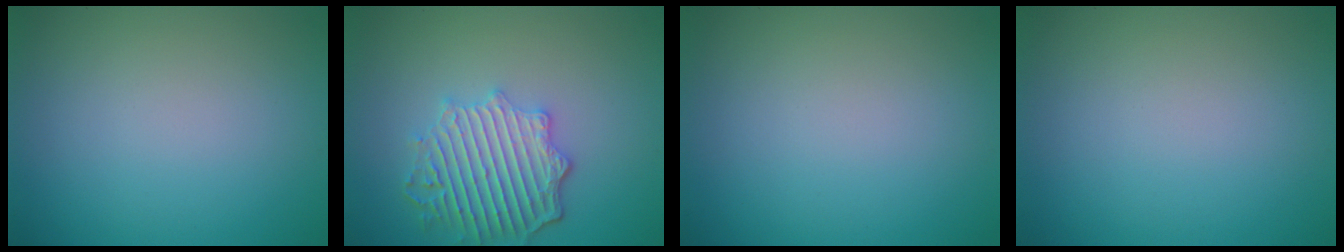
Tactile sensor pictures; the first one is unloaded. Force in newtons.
{"total": 5.5, "press": 4.5, "slide": 3.1}
{"total": 0.0}
{"total": 0.0}